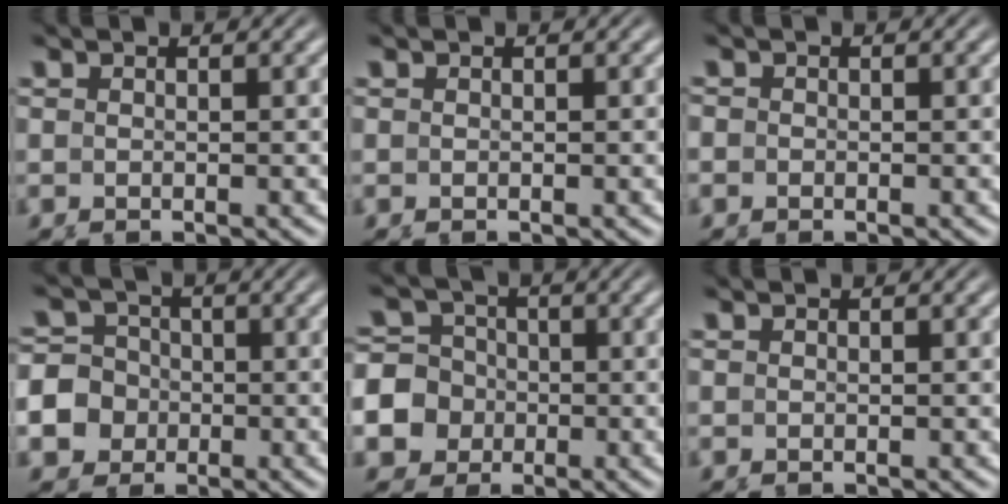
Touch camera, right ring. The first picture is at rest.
{"total": 0.0}
{"total": 0.8, "force": [0.0, 0.8, 0.0], "torque": [0.006, 0.011, -0.009]}
{"total": 7.9, "force": [-1.5, 7.4, 2.1], "torque": [-0.059, -0.029, -0.024]}
{"total": 9.3, "force": [-1.6, 8.8, 2.3], "torque": [-0.073, -0.035, -0.027]}
{"total": 0.0}